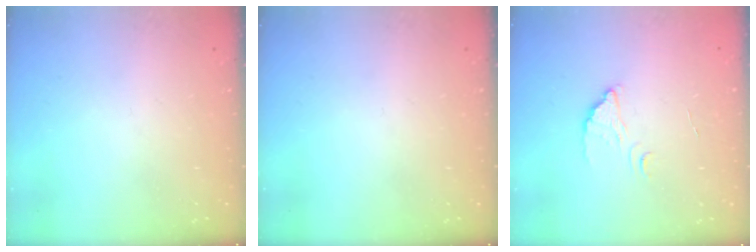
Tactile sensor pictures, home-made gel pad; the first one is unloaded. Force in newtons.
{"total": 0.0}
{"total": 2.0, "press": 2.0, "slide": 0.1}